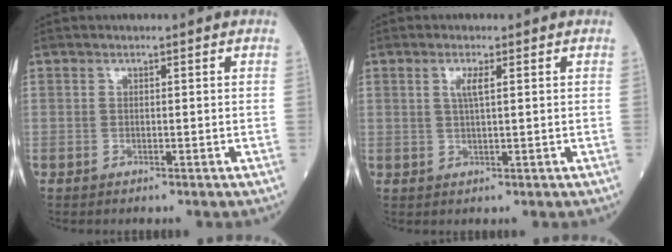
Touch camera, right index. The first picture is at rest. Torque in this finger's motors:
{"motor_torque": [0.02, -0.01, 0.04, 0.04]}